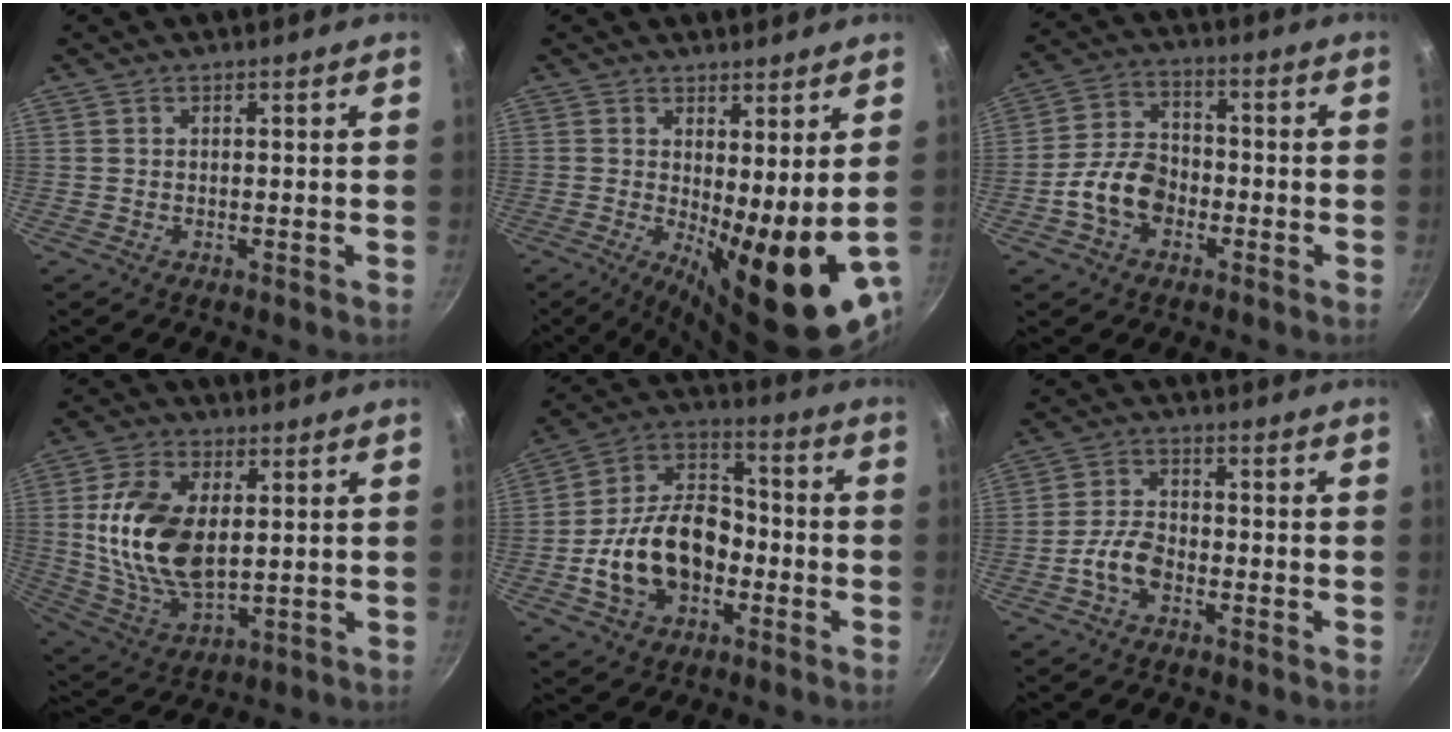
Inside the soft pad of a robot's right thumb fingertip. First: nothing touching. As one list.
[{"total": 14.7, "force": [-0.6, 4.4, 14.0], "torque": [-0.175, -0.020, 0.003]}, {"total": 9.6, "force": [-3.3, 6.8, 5.9], "torque": [-0.083, 0.034, -0.068]}, {"total": 16.5, "force": [2.3, 9.6, 13.2], "torque": [-0.241, -0.013, 0.051]}, {"total": 18.2, "force": [-4.6, 12.6, 12.3], "torque": [-0.186, 0.053, -0.088]}, {"total": 5.9, "force": [-2.6, 3.5, 4.0], "torque": [-0.069, 0.031, -0.053]}]